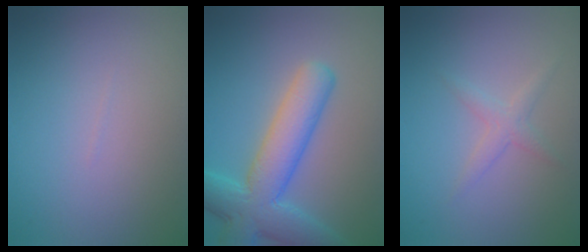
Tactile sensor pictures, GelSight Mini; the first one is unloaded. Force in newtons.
{"total": 7.7, "press": 7.7, "slide": 0.4}
{"total": 1.5, "press": 1.5, "slide": 0.1}